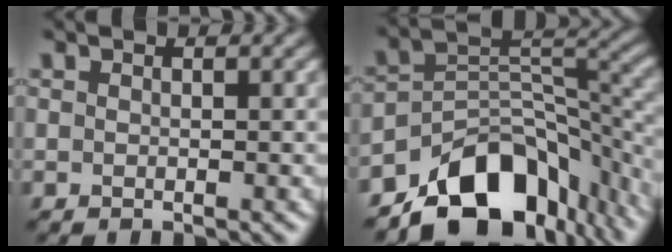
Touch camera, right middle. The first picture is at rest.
{"total": 11.0, "force": [-7.4, 6.0, 5.6], "torque": [-0.066, -0.003, -0.131]}